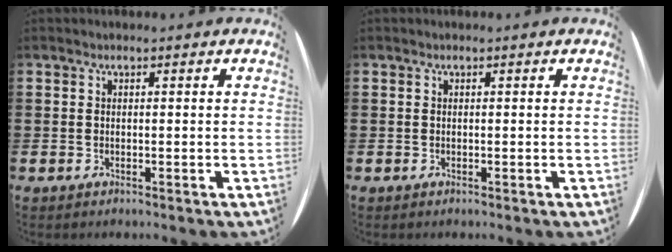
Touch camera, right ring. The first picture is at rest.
{"total": 0.0}